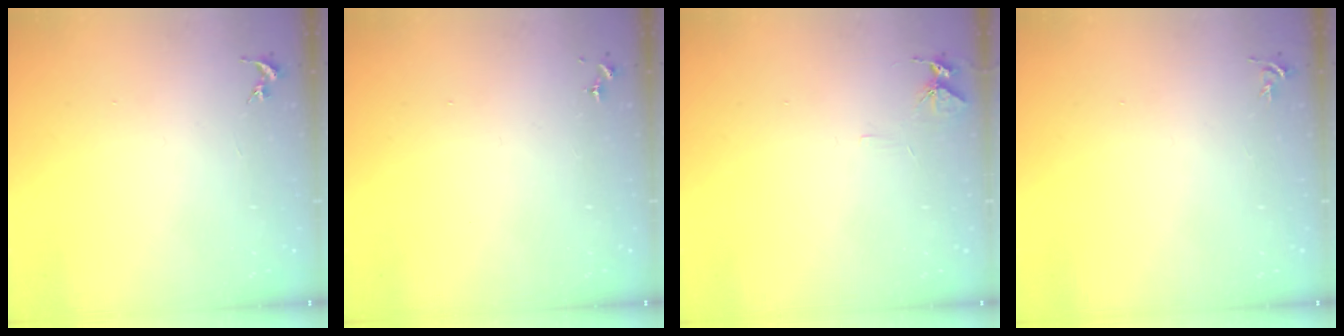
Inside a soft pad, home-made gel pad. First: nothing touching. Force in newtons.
{"total": 0.0}
{"total": 5.4, "press": 5.4, "slide": 0.6}
{"total": 3.7, "press": 3.7, "slide": 0.5}